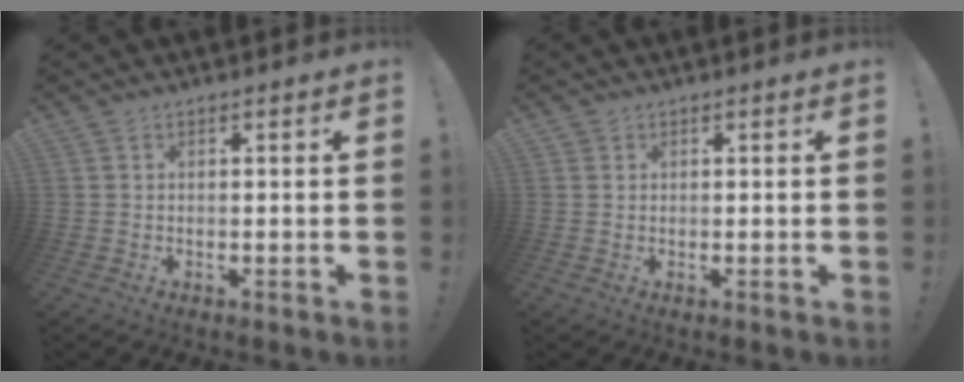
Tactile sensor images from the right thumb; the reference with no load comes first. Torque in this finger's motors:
{"motor_torque": [-0.08, 0.39, 0.25, -0.13, -0.06]}